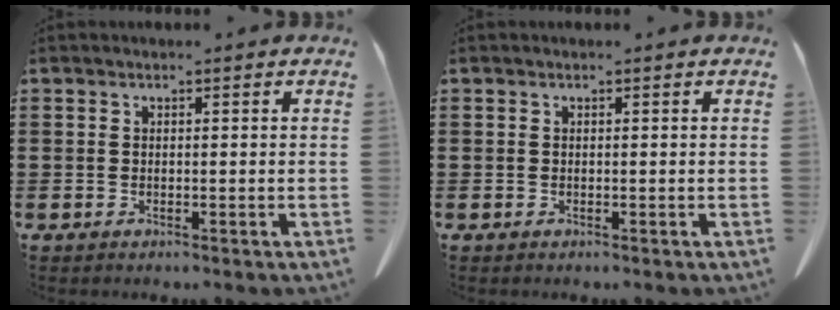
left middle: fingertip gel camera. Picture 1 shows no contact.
{"total": 0.0}